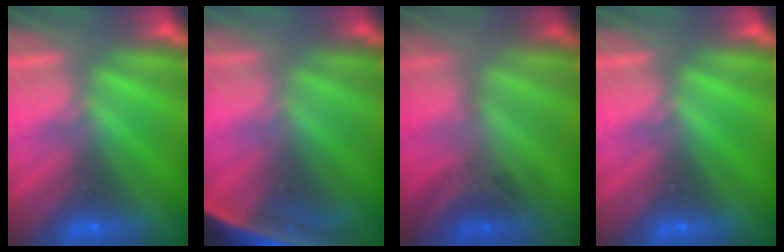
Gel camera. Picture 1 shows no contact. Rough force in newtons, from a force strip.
{"total": 7.3}
{"total": 2.2}
{"total": 0.0}